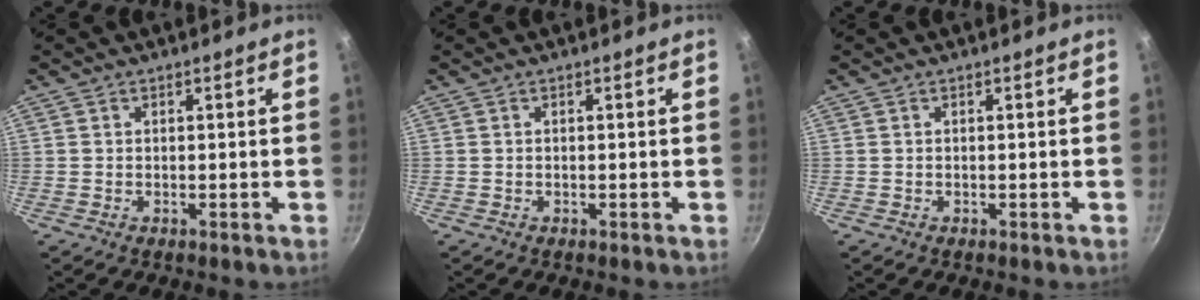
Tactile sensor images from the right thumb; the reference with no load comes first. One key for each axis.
{"total": 0.0}
{"total": 0.0}